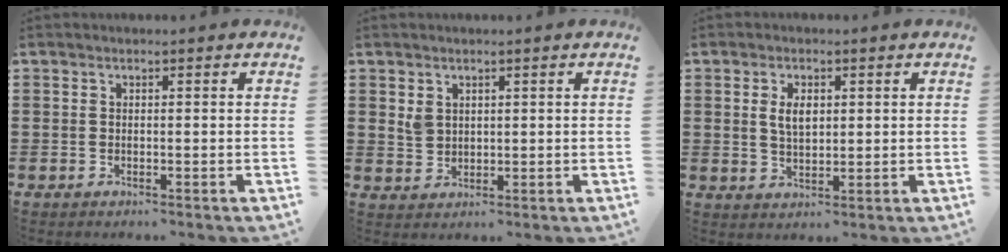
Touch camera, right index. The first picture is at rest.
{"total": 2.4, "force": [1.2, 1.8, 1.0], "torque": [-0.025, 0.007, 0.023]}
{"total": 3.8, "force": [0.8, 2.0, 3.1], "torque": [-0.057, 0.004, 0.011]}